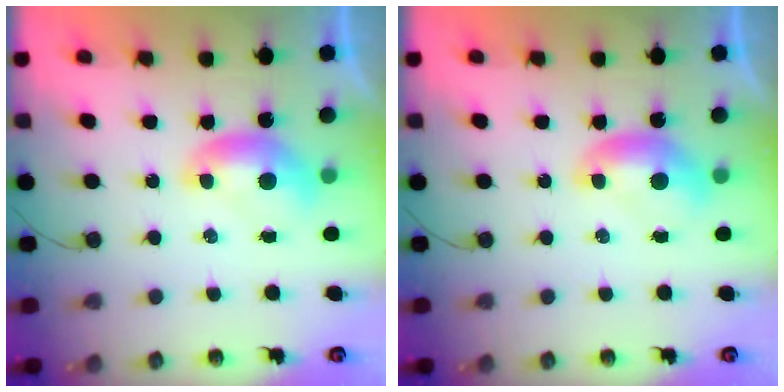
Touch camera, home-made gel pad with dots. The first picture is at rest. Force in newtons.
{"total": 0.0}